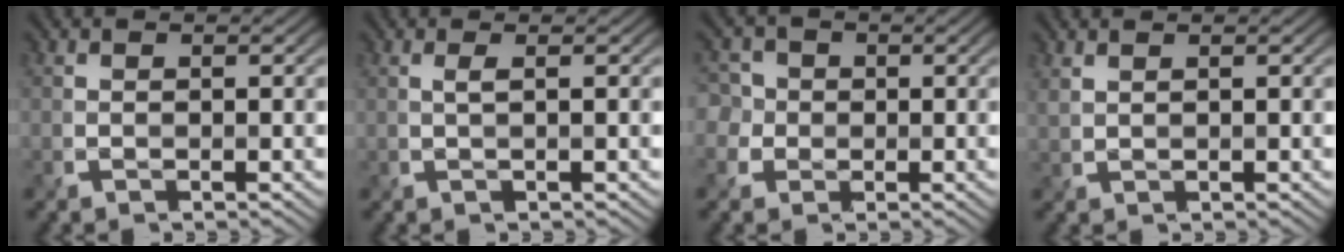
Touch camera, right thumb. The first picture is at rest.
{"total": 1.1, "force": [0.3, 0.3, 1.0], "torque": [-0.020, 0.006, 0.000]}
{"total": 4.2, "force": [0.6, 4.0, 1.2], "torque": [-0.046, 0.011, -0.013]}
{"total": 1.2, "force": [1.1, 0.3, 0.5], "torque": [-0.017, 0.000, 0.023]}